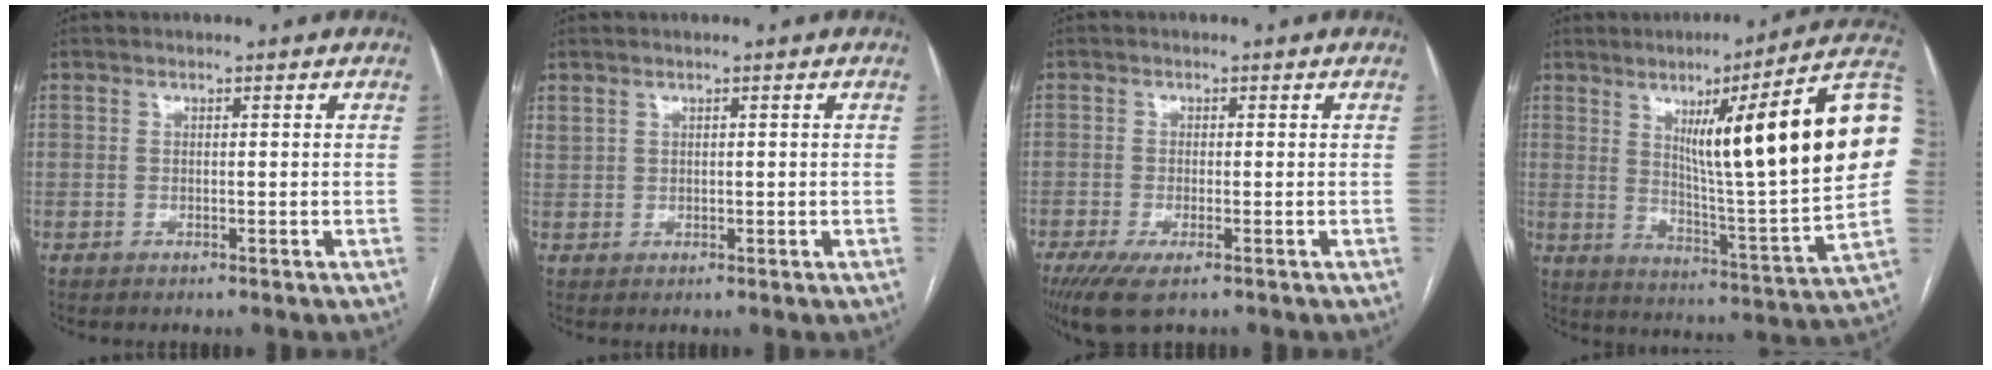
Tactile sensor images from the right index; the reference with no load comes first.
{"total": 1.5, "force": [1.1, 0.8, 0.7], "torque": [-0.018, 0.009, 0.030]}
{"total": 5.4, "force": [-3.3, 1.3, 4.1], "torque": [-0.075, -0.016, -0.054]}
{"total": 26.1, "force": [6.2, 0.7, 25.3], "torque": [-0.295, 0.021, 0.084]}